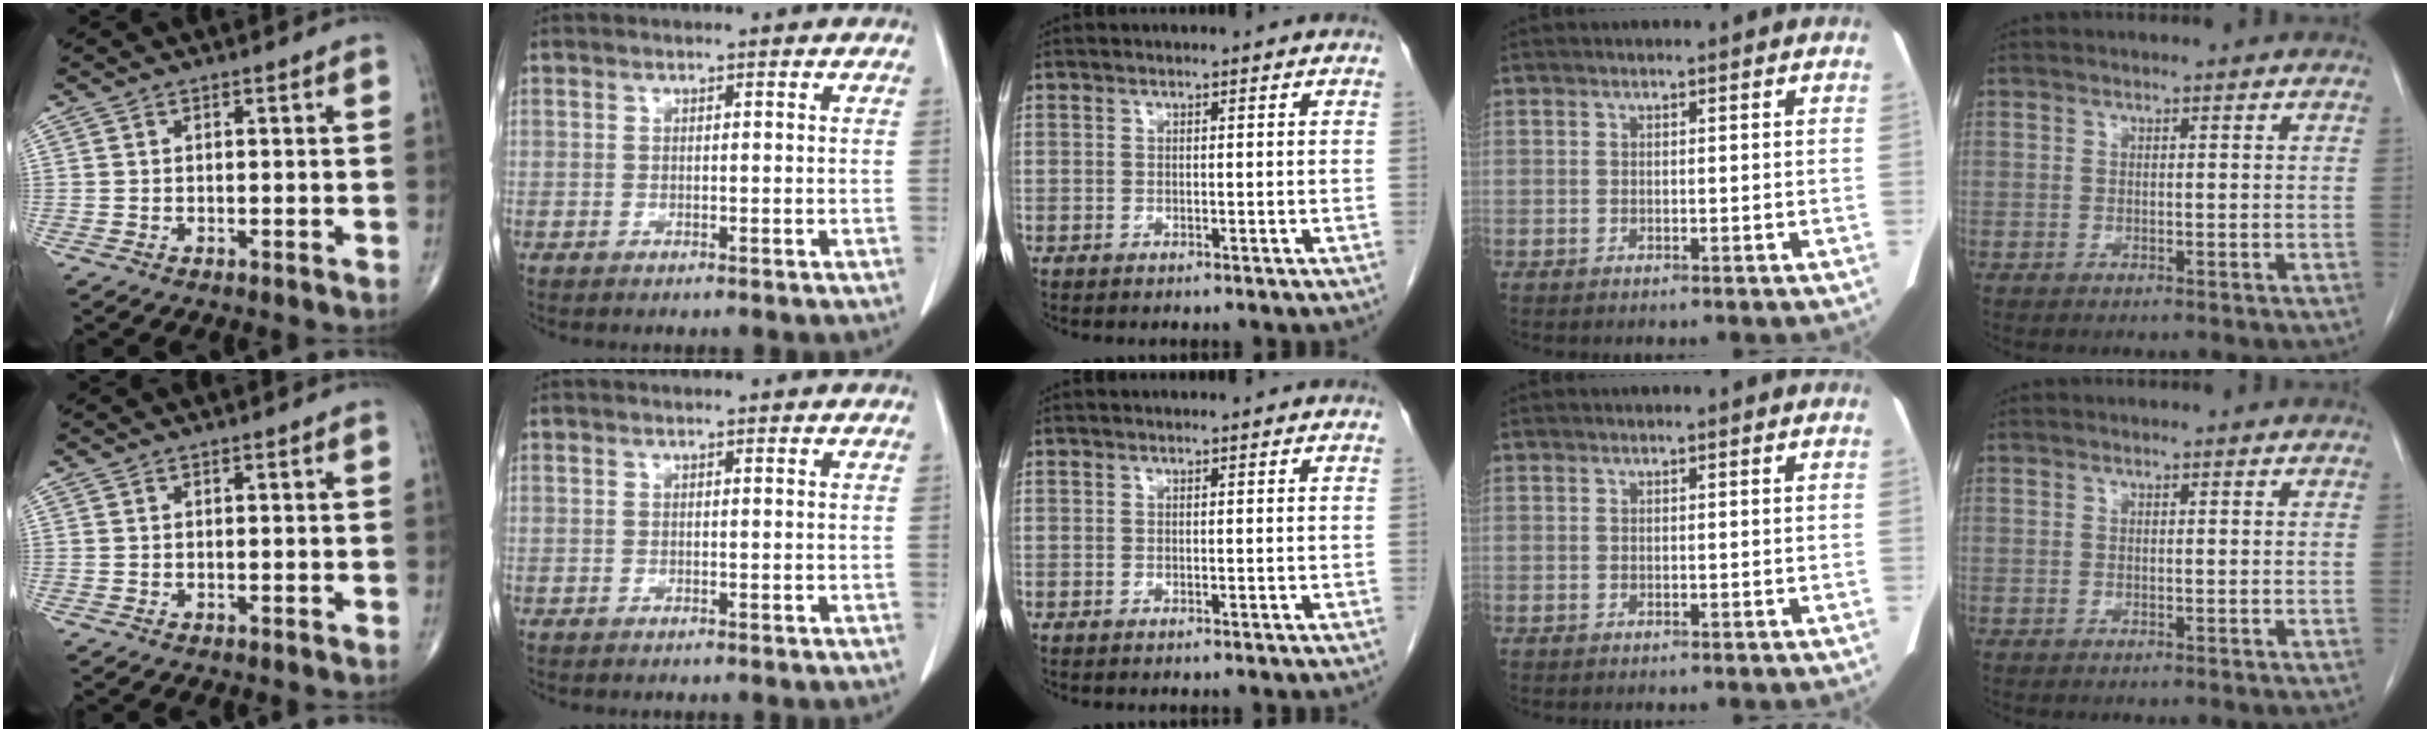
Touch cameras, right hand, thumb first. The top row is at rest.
{}